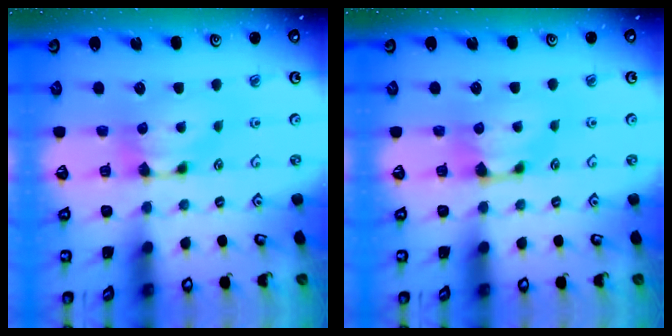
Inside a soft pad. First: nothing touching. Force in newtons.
{"total": 0.9, "press": 0.6, "slide": 0.7}